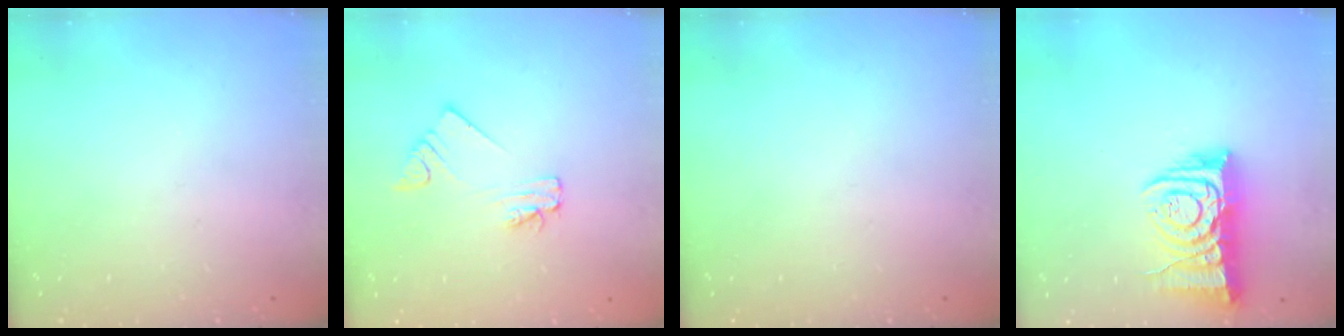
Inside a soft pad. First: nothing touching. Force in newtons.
{"total": 2.0, "press": 2.0, "slide": 0.1}
{"total": 0.0}
{"total": 10.3, "press": 10.2, "slide": 1.1}